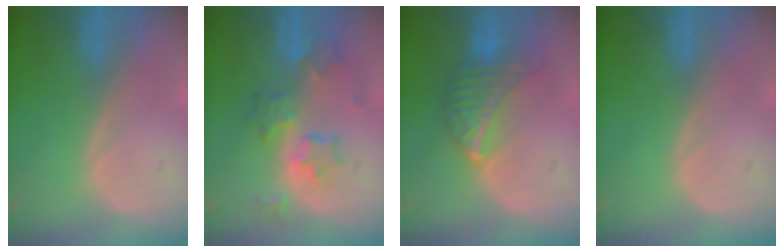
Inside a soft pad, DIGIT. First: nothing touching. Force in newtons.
{"total": 7.0, "press": 6.2, "slide": 3.2}
{"total": 7.0, "press": 6.4, "slide": 2.9}
{"total": 0.0}